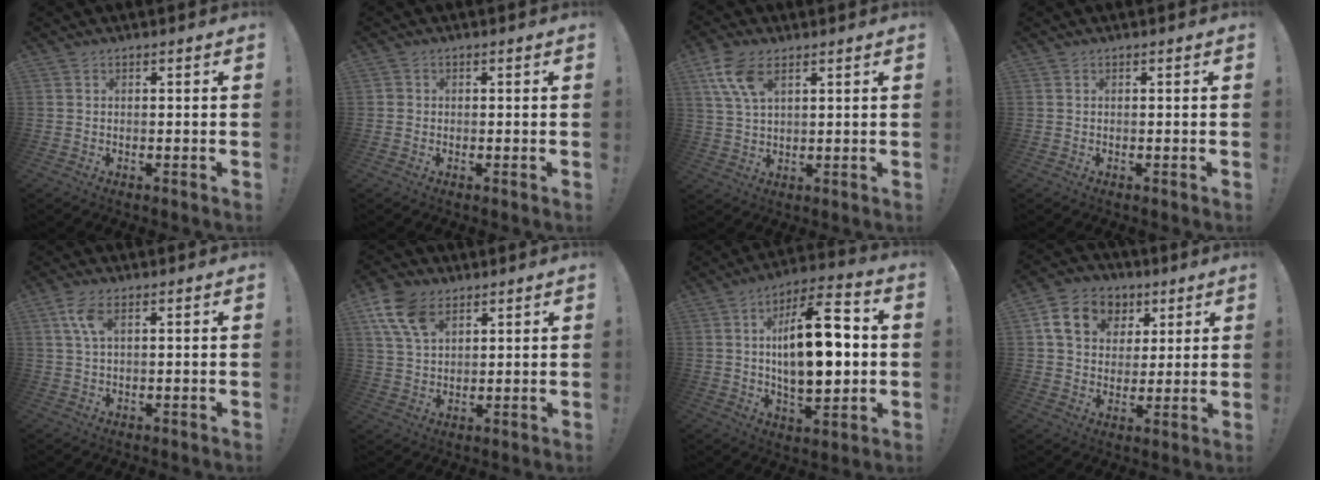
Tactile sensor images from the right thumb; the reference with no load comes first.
{"total": 1.1, "force": [0.0, 1.1, 0.2], "torque": [-0.006, 0.004, 0.000]}
{"total": 10.1, "force": [5.1, 5.5, 6.8], "torque": [-0.125, -0.012, 0.098]}
{"total": 0.0}
{"total": 5.2, "force": [2.1, 2.2, 4.2], "torque": [-0.078, 0.001, 0.037]}
{"total": 12.0, "force": [6.5, 7.5, 6.7], "torque": [-0.125, -0.018, 0.125]}
{"total": 20.1, "force": [1.1, 9.0, 18.0], "torque": [-0.293, 0.001, 0.011]}
{"total": 13.7, "force": [6.0, 10.8, 6.1], "torque": [-0.090, -0.019, 0.120]}